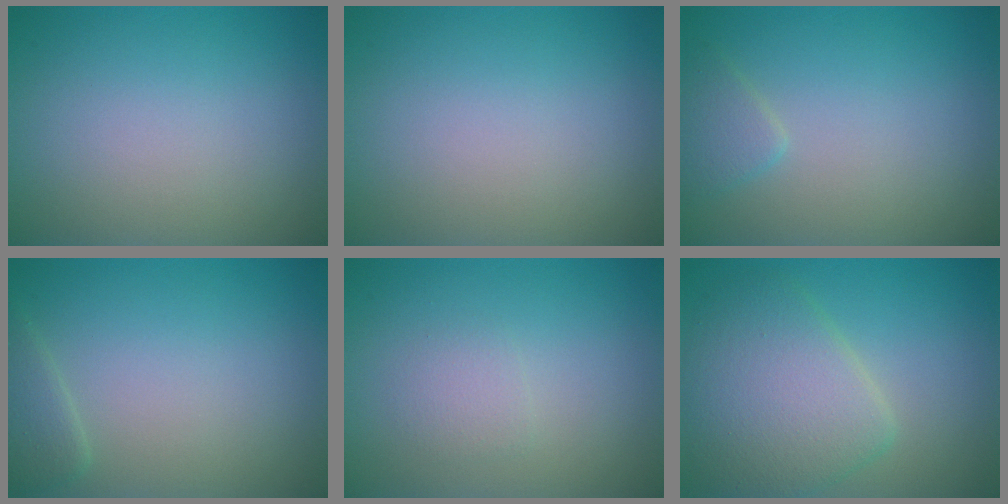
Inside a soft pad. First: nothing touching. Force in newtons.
{"total": 0.0}
{"total": 1.5, "press": 1.5, "slide": 0.1}
{"total": 1.6, "press": 1.6, "slide": 0.1}
{"total": 1.2, "press": 1.2, "slide": 0.0}
{"total": 6.1, "press": 6.1, "slide": 0.4}